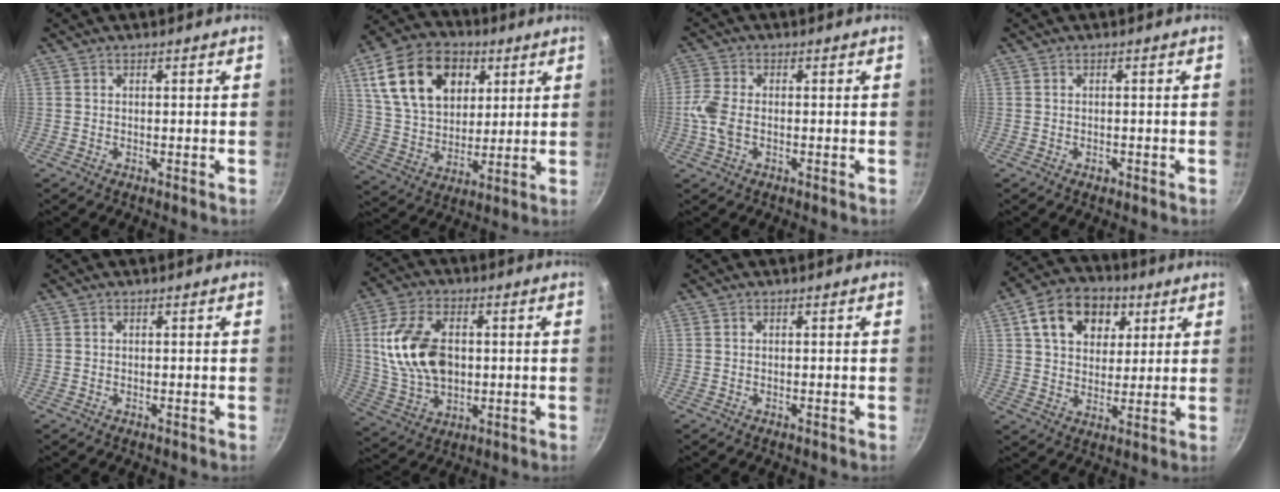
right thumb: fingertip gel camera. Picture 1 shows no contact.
{"total": 20.0, "force": [7.5, 13.8, 12.3], "torque": [-0.195, -0.010, 0.134]}
{"total": 5.4, "force": [-0.9, 3.1, 4.3], "torque": [-0.102, 0.006, -0.026]}
{"total": 1.0, "force": [-0.6, 0.6, 0.5], "torque": [-0.010, 0.003, -0.004]}
{"total": 0.0}
{"total": 15.8, "force": [1.5, 10.2, 12.0], "torque": [-0.212, 0.002, 0.036]}
{"total": 0.0}
{"total": 13.0, "force": [4.9, 9.6, 7.3], "torque": [-0.089, 0.000, 0.072]}